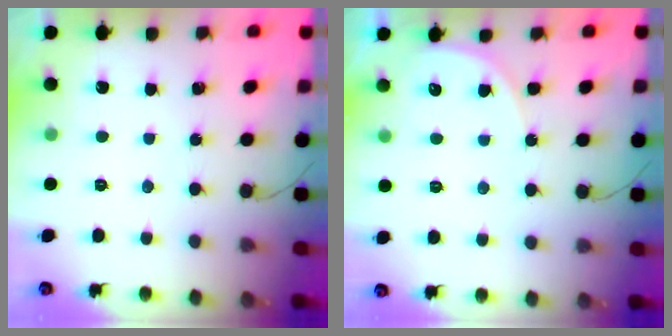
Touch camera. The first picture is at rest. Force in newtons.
{"total": 6.0, "press": 6.0, "slide": 0.7}